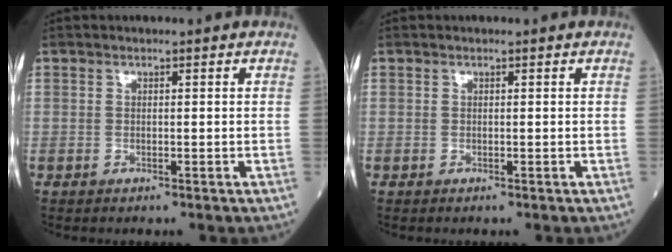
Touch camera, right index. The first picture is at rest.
{"total": 0.0}